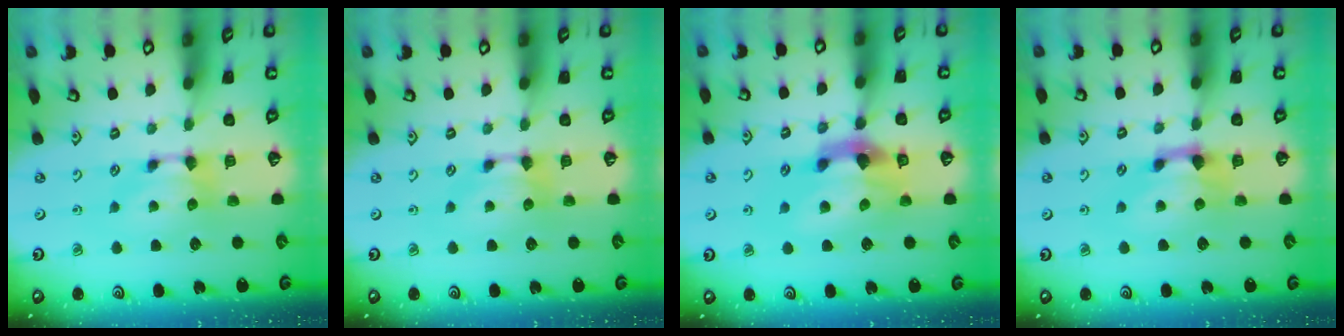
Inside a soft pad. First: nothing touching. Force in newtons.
{"total": 0.0}
{"total": 6.3, "press": 6.0, "slide": 2.1}
{"total": 1.5, "press": 0.6, "slide": 1.4}